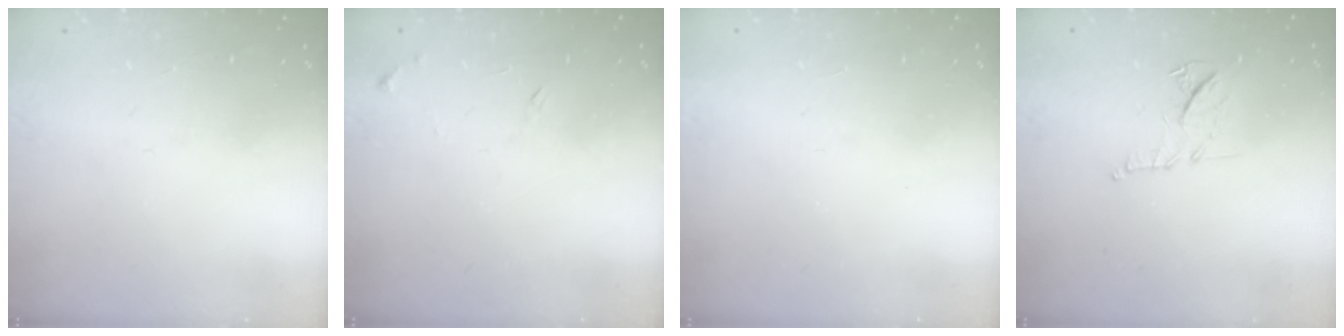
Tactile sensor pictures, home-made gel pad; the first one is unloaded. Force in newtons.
{"total": 5.5, "press": 5.4, "slide": 0.4}
{"total": 1.7, "press": 1.6, "slide": 0.1}
{"total": 9.1, "press": 9.1, "slide": 0.2}